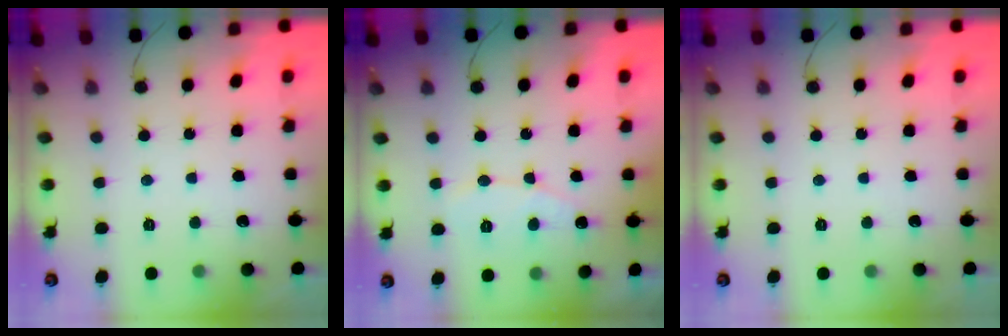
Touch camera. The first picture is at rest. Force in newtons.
{"total": 5.7, "press": 5.7, "slide": 0.4}
{"total": 0.0}